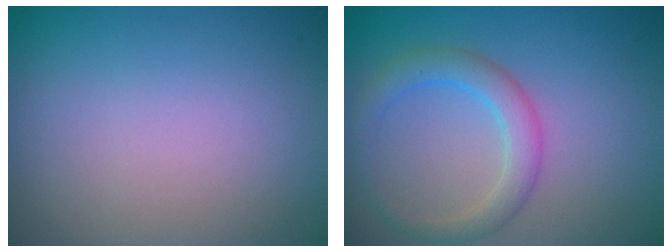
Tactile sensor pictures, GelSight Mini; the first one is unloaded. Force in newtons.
{"total": 2.8, "press": 2.8, "slide": 0.1}